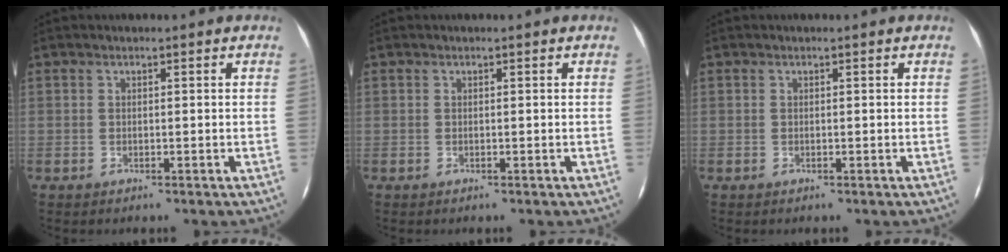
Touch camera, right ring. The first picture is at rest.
{"total": 0.0}
{"total": 0.0}